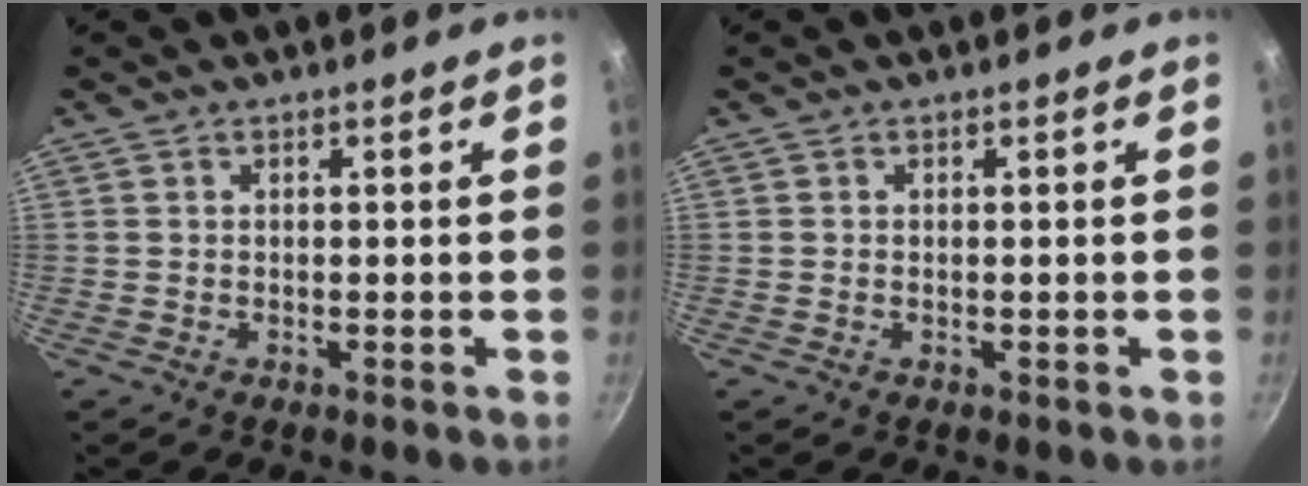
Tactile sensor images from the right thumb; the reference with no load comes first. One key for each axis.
{"total": 0.0}